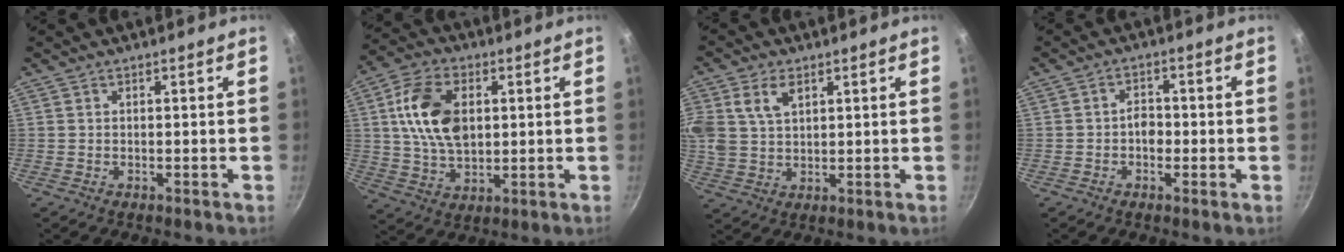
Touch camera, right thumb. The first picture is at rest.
{"total": 14.1, "force": [2.6, 8.9, 10.6], "torque": [-0.177, -0.001, 0.045]}
{"total": 11.6, "force": [4.4, 8.1, 7.1], "torque": [-0.153, 0.012, 0.087]}
{"total": 4.4, "force": [-0.9, 3.1, 2.9], "torque": [-0.025, 0.016, -0.021]}